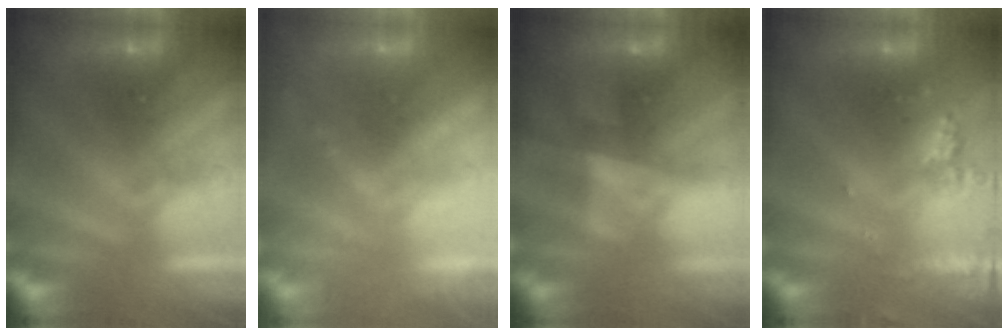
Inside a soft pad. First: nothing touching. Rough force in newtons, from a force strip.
{"total": 2.4}
{"total": 4.7}
{"total": 2.4}